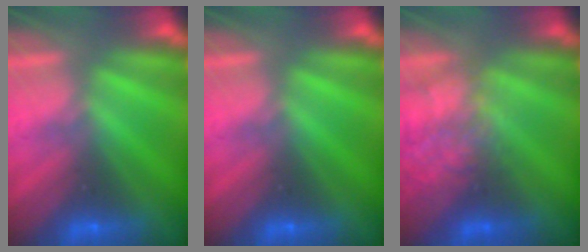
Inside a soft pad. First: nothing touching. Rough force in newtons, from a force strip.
{"total": 0.0}
{"total": 2.2}